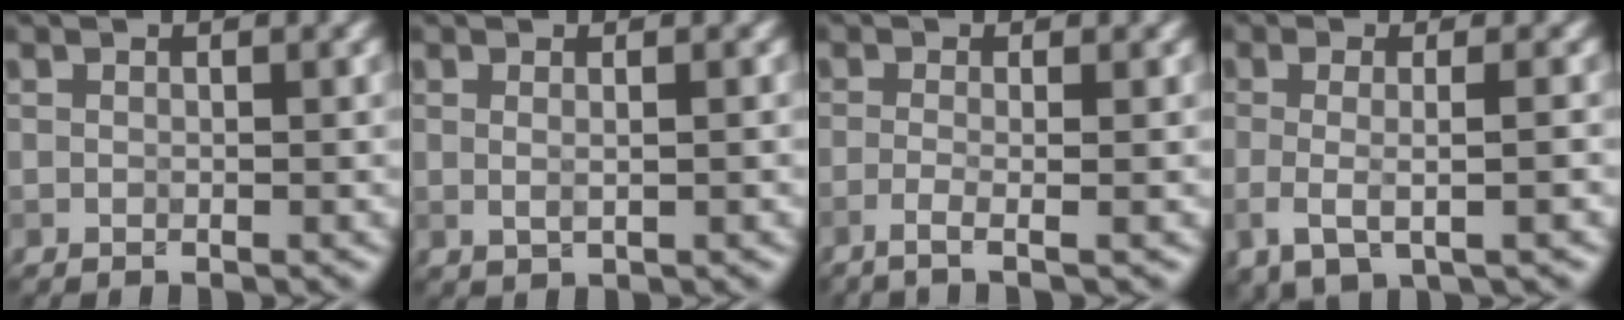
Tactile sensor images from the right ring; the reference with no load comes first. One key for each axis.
{"total": 1.1, "fx": 0.3, "fy": 0.4, "fz": 1.0, "tx": -0.016, "ty": -0.006, "tz": 0.008}
{"total": 2.5, "fx": -0.9, "fy": 0.8, "fz": 2.2, "tx": -0.029, "ty": -0.002, "tz": -0.032}
{"total": 3.7, "fx": -0.5, "fy": 1.3, "fz": 3.5, "tx": -0.066, "ty": -0.009, "tz": -0.011}